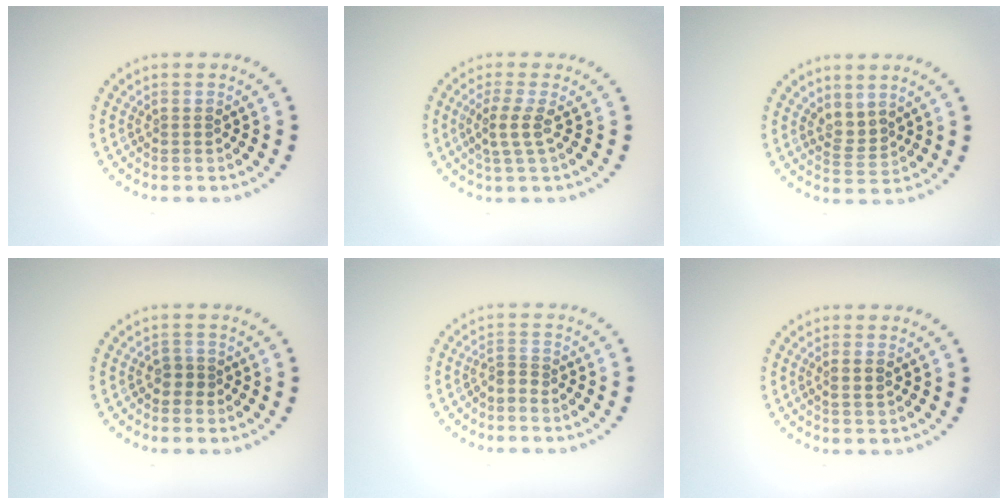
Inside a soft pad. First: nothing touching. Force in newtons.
{"total": 2.1, "press": 1.5, "slide": 1.4}
{"total": 1.9, "press": 1.3, "slide": 1.3}
{"total": 1.3, "press": 1.0, "slide": 0.7}
{"total": 1.2, "press": 0.7, "slide": 1.0}
{"total": 1.2, "press": 1.1, "slide": 0.5}